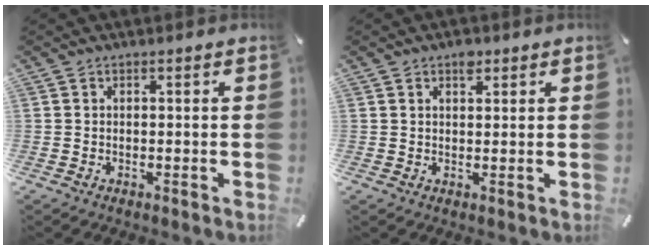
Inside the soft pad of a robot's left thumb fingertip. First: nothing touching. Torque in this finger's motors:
{"motor_torque": [0.53, 0.46, 0.13, -0.25, 0.08]}